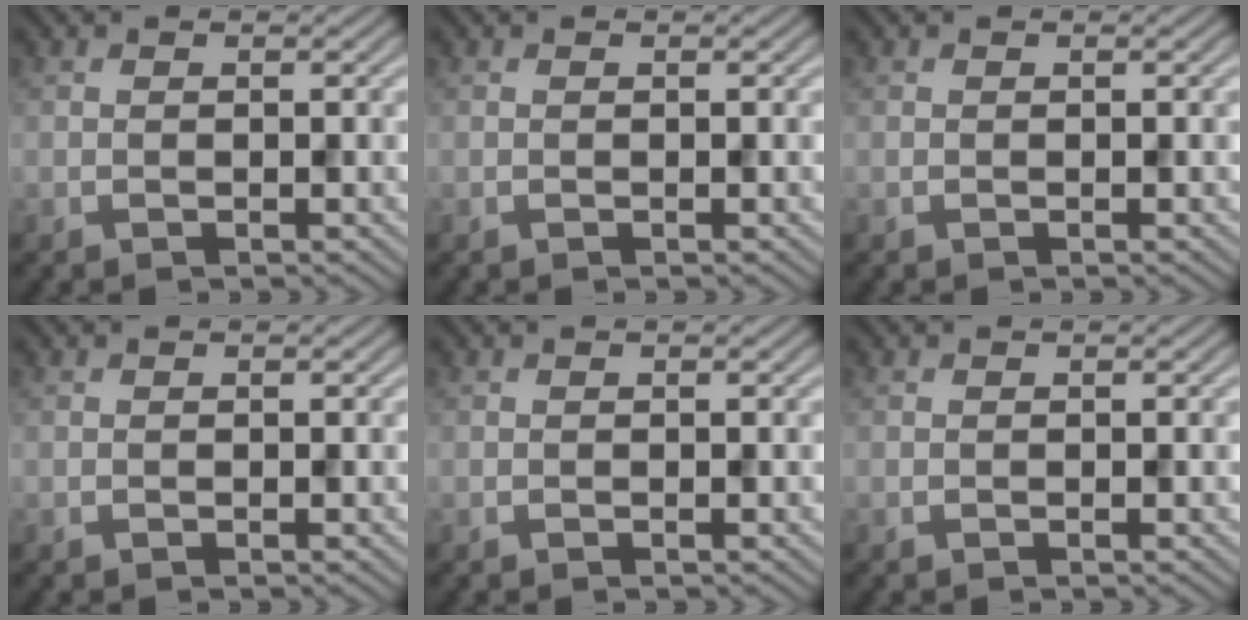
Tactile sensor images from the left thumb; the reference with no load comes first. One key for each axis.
{"total": 0.0}
{"total": 0.0}
{"total": 0.0}
{"total": 0.0}
{"total": 0.0}